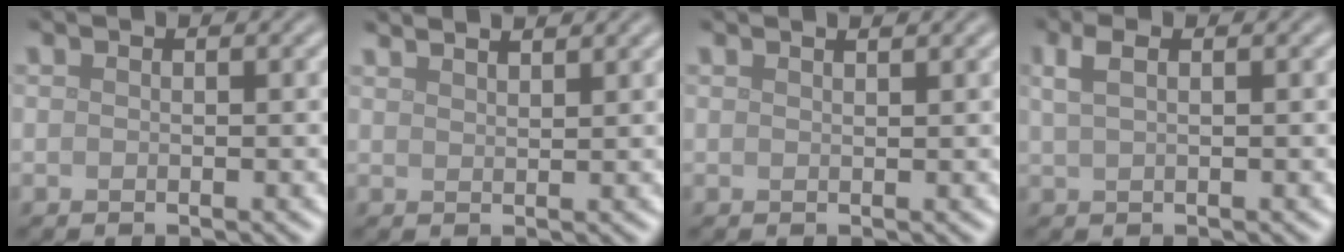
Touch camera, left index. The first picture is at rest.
{"total": 3.4, "force": [2.8, 1.1, 1.6], "torque": [-0.002, 0.020, 0.011]}
{"total": 1.2, "force": [1.0, 0.3, 0.6], "torque": [-0.005, 0.000, 0.006]}
{"total": 2.1, "force": [1.0, 0.8, 1.7], "torque": [-0.029, 0.008, 0.017]}